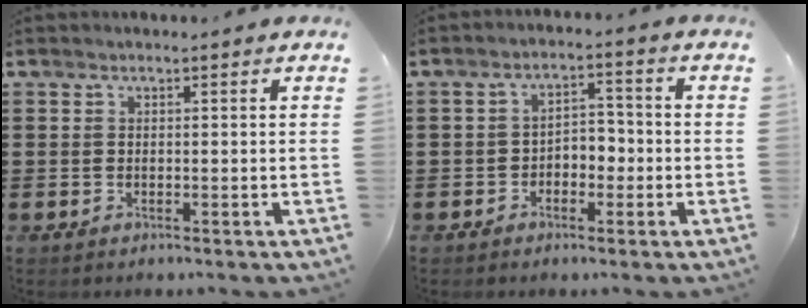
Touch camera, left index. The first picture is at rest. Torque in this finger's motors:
{"motor_torque": [0.18, 0.05, 0.27, 0.04]}